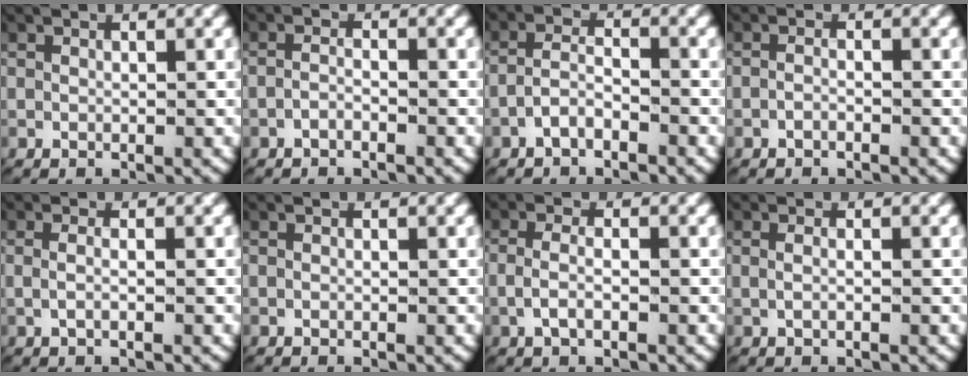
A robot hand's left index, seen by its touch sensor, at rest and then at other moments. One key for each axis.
{"total": 1.4, "fx": -1.1, "fy": 0.3, "fz": 0.8, "tx": -0.019, "ty": -0.006, "tz": -0.020}
{"total": 2.8, "fx": -2.0, "fy": 1.3, "fz": 1.5, "tx": -0.030, "ty": -0.007, "tz": -0.035}
{"total": 1.0, "fx": -0.8, "fy": 0.1, "fz": 0.6, "tx": -0.014, "ty": -0.003, "tz": -0.015}
{"total": 1.5, "fx": -0.5, "fy": 0.4, "fz": 1.4, "tx": -0.035, "ty": -0.006, "tz": -0.007}
{"total": 0.0}
{"total": 2.6, "fx": -1.1, "fy": 1.1, "fz": 2.0, "tx": -0.051, "ty": -0.009, "tz": -0.014}
{"total": 1.0, "fx": -0.3, "fy": 0.2, "fz": 0.9, "tx": -0.024, "ty": -0.004, "tz": -0.004}